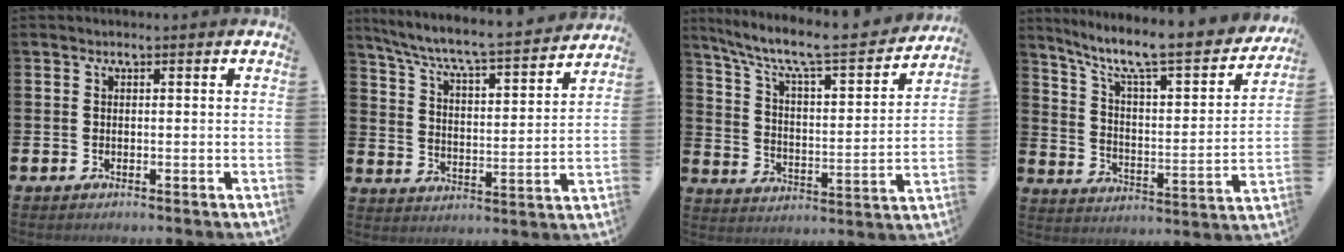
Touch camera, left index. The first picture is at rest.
{"total": 6.9, "force": [6.5, 0.4, 2.5], "torque": [-0.081, -0.054, 0.106]}
{"total": 8.9, "force": [7.6, 1.6, 4.2], "torque": [-0.110, -0.056, 0.123]}
{"total": 9.2, "force": [7.6, 1.7, 4.8], "torque": [-0.114, -0.061, 0.120]}